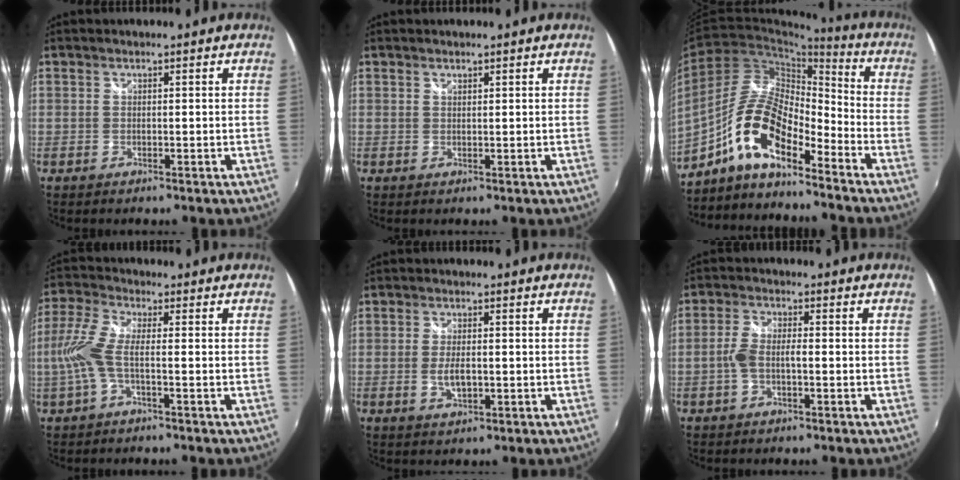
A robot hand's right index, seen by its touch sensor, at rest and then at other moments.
{"total": 0.6, "force": [0.5, 0.2, 0.1], "torque": [0.000, -0.001, 0.010]}
{"total": 13.0, "force": [-8.2, 4.1, 9.2], "torque": [-0.180, 0.011, -0.163]}
{"total": 7.3, "force": [-1.5, 1.5, 7.0], "torque": [-0.168, 0.004, -0.031]}
{"total": 3.7, "force": [-0.7, 1.7, 3.3], "torque": [-0.063, -0.005, -0.011]}
{"total": 4.3, "force": [-1.1, 1.6, 3.8], "torque": [-0.085, 0.008, -0.021]}